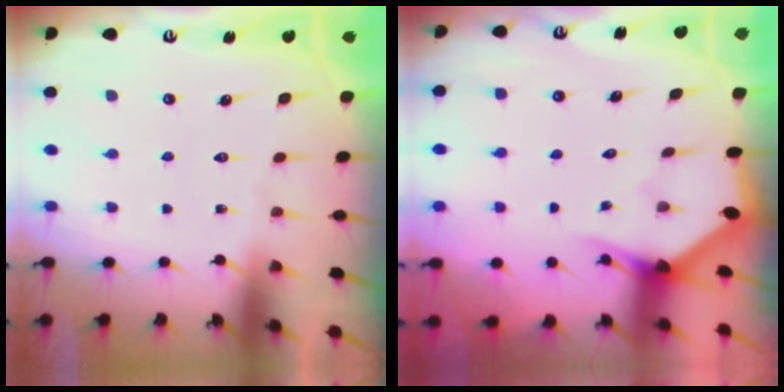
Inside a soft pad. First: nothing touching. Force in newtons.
{"total": 3.2, "press": 3.2, "slide": 0.1}